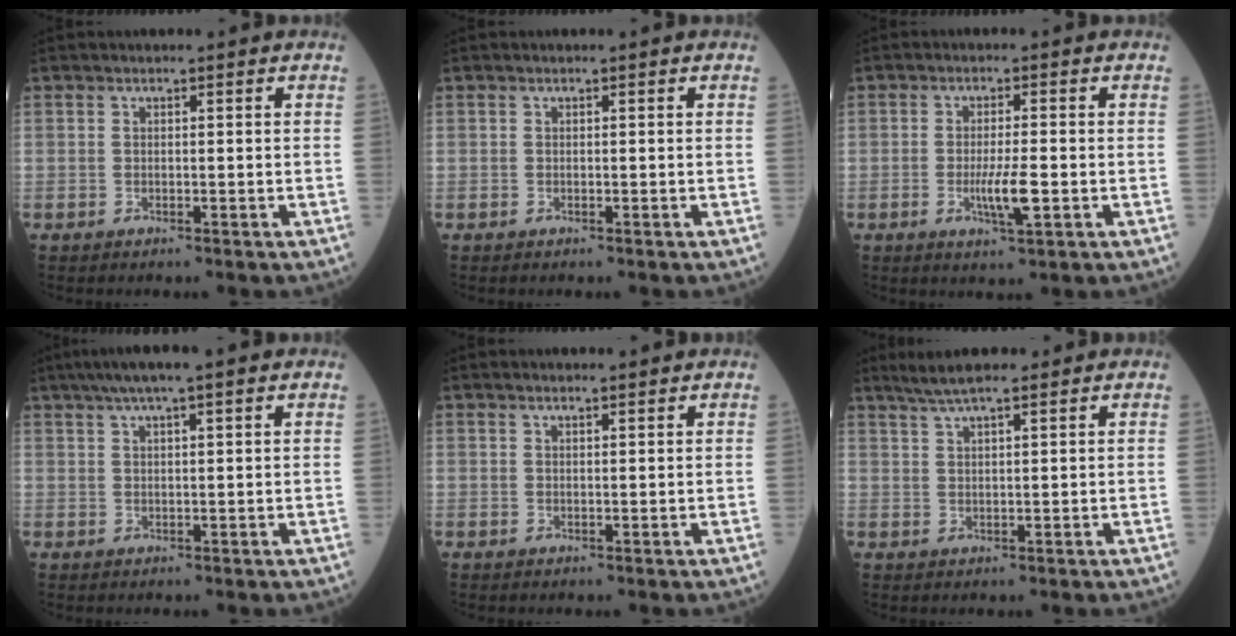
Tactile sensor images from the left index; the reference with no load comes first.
{"total": 0.0}
{"total": 4.5, "force": [-1.2, 0.3, 4.3], "torque": [-0.083, -0.011, -0.021]}
{"total": 7.1, "force": [5.2, 0.2, 4.8], "torque": [-0.079, 0.032, 0.083]}
{"total": 2.3, "force": [2.1, 0.0, 0.7], "torque": [-0.010, 0.008, 0.029]}
{"total": 6.3, "force": [5.2, 0.7, 3.6], "torque": [-0.063, 0.022, 0.089]}